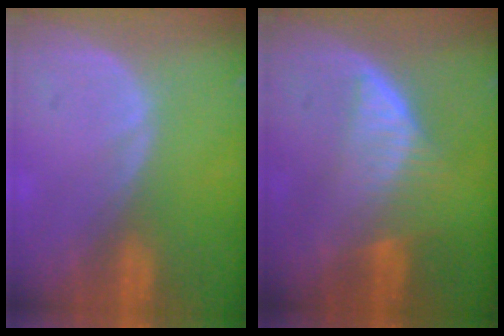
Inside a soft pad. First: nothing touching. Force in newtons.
{"total": 6.7, "press": 5.9, "slide": 3.2}